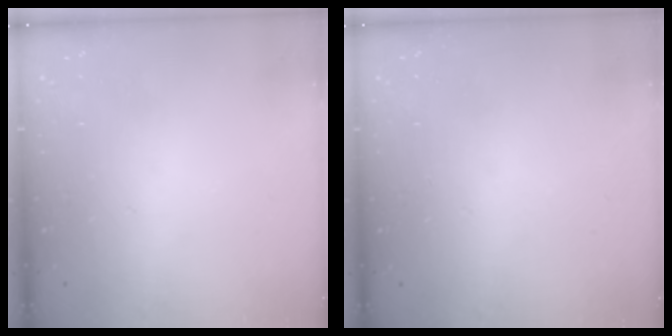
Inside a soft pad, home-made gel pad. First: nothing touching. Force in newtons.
{"total": 0.8, "press": 0.5, "slide": 0.6}